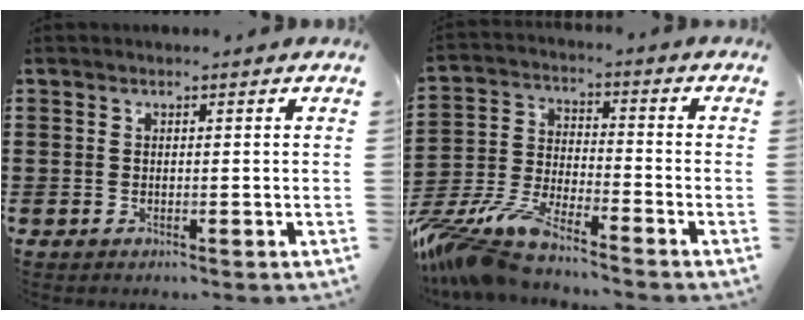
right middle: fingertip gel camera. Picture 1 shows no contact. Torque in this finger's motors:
{"motor_torque": [2.14, 0.00, 0.36, 0.21]}